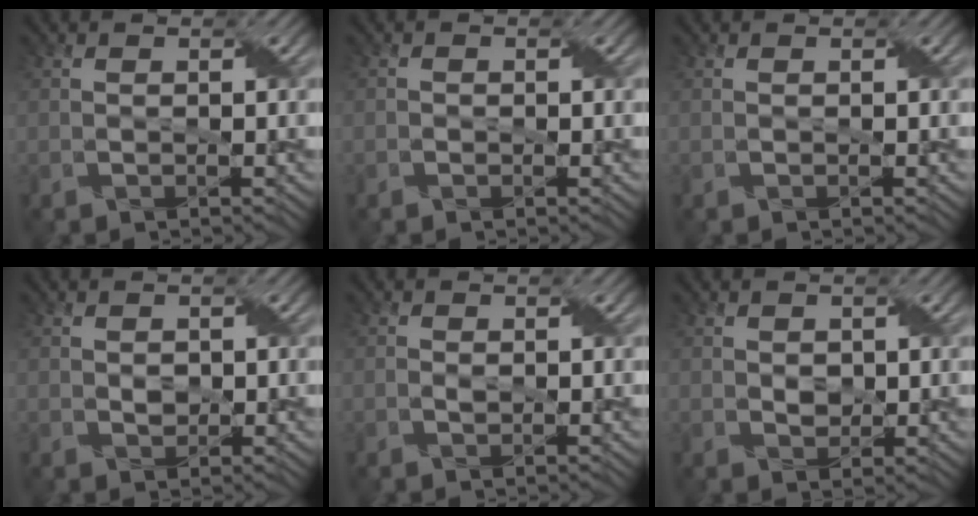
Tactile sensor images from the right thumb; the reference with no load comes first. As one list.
[{"total": 0.6, "force": [-0.3, 0.5, 0.0], "torque": [0.000, -0.003, -0.005]}, {"total": 0.0}, {"total": 1.2, "force": [0.1, 1.0, 0.7], "torque": [-0.019, -0.005, 0.006]}, {"total": 0.7, "force": [-0.1, 0.5, 0.5], "torque": [-0.008, -0.002, -0.002]}, {"total": 1.6, "force": [0.3, 1.3, 0.9], "torque": [-0.025, -0.005, 0.008]}]